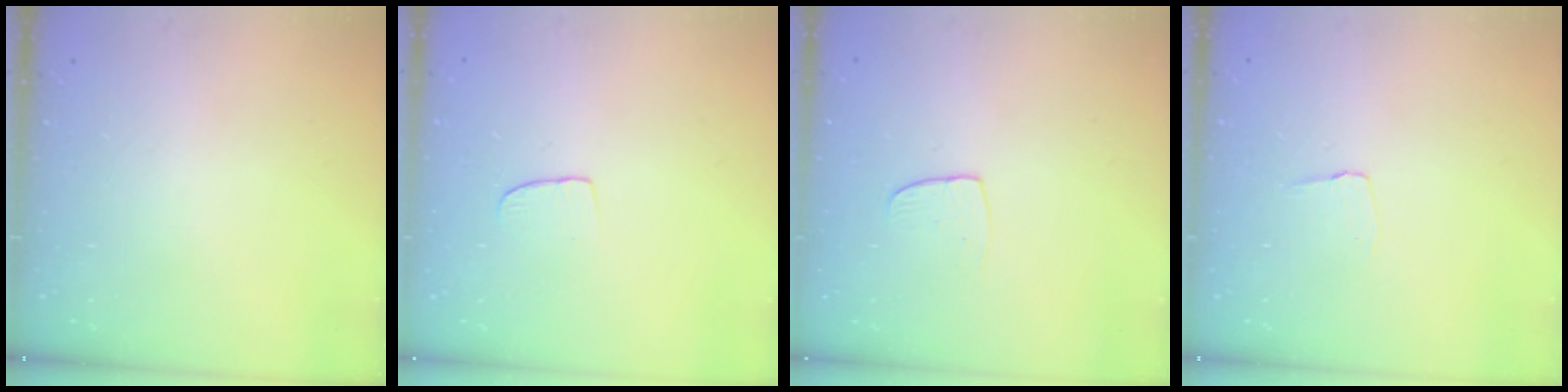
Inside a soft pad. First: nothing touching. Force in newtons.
{"total": 6.0, "press": 5.9, "slide": 0.5}
{"total": 5.5, "press": 5.5, "slide": 0.4}
{"total": 3.5, "press": 3.4, "slide": 0.2}